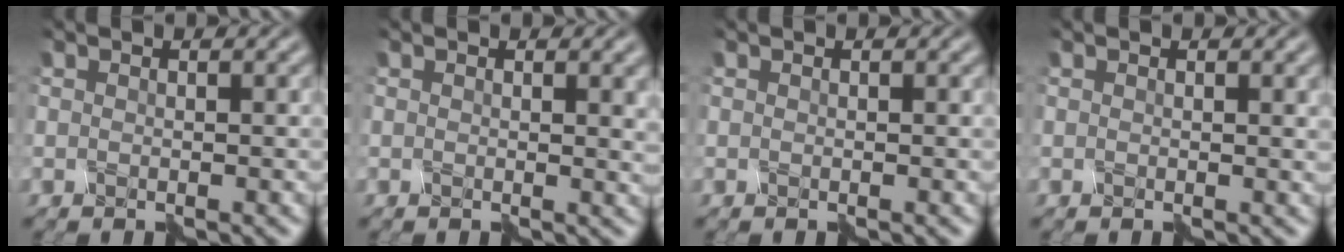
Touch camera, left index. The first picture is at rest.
{"total": 1.6, "force": [0.7, 0.5, 1.4], "torque": [-0.019, 0.002, 0.014]}
{"total": 0.0}
{"total": 0.6, "force": [0.3, 0.0, 0.5], "torque": [-0.006, 0.000, 0.007]}